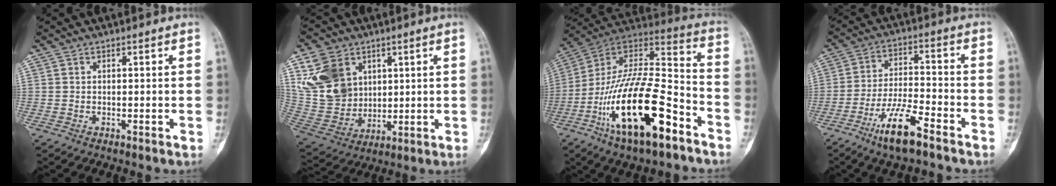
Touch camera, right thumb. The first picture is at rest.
{"total": 14.6, "force": [5.8, 11.2, 7.2], "torque": [-0.121, -0.017, 0.131]}
{"total": 25.7, "force": [-11.8, 9.4, 20.8], "torque": [-0.394, 0.064, -0.201]}
{"total": 10.7, "force": [-6.8, 2.5, 7.9], "torque": [-0.150, 0.035, -0.122]}